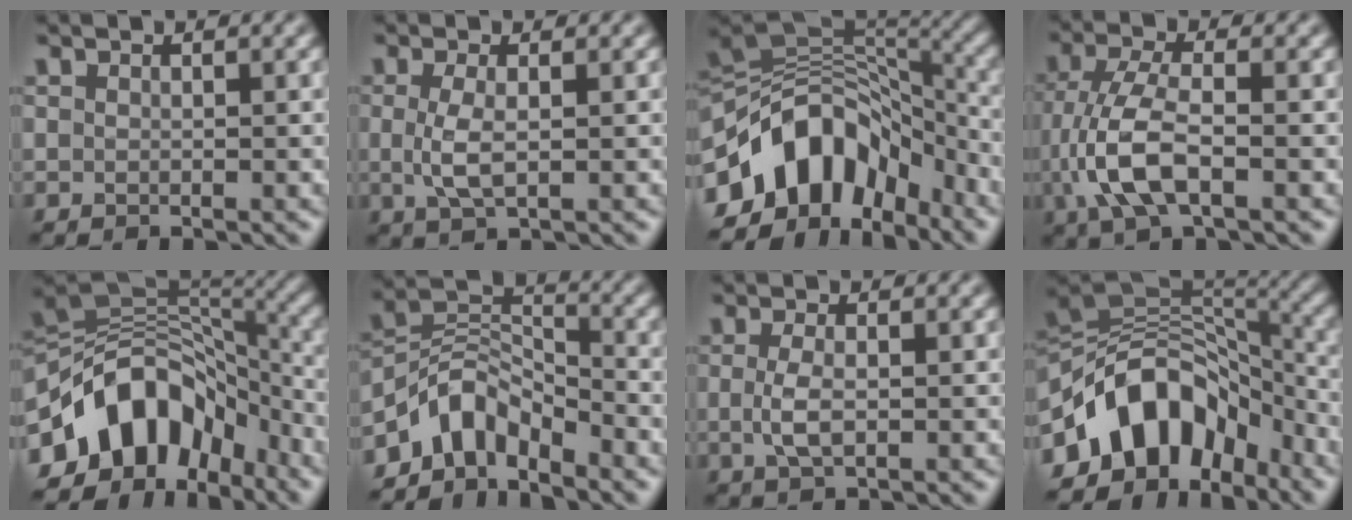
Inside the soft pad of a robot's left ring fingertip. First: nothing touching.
{"total": 2.7, "force": [0.0, 0.9, 2.5], "torque": [-0.061, -0.003, -0.002]}
{"total": 12.3, "force": [-5.9, 7.7, 7.6], "torque": [-0.128, 0.024, -0.116]}
{"total": 6.5, "force": [-1.7, 2.7, 5.6], "torque": [-0.130, 0.002, -0.035]}
{"total": 12.3, "force": [-5.8, 7.9, 7.4], "torque": [-0.122, 0.024, -0.116]}
{"total": 5.4, "force": [-4.2, 2.5, 2.2], "torque": [-0.031, 0.005, -0.091]}
{"total": 2.4, "force": [-0.2, 0.9, 2.2], "torque": [-0.053, -0.004, -0.005]}
{"total": 11.6, "force": [-6.0, 7.1, 6.9], "torque": [-0.108, 0.027, -0.122]}